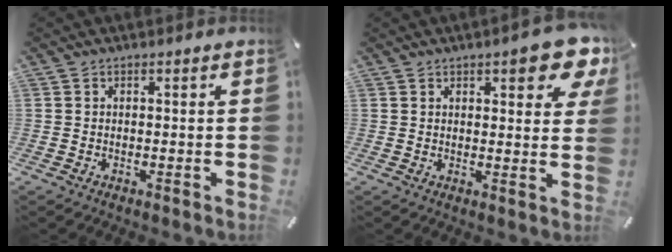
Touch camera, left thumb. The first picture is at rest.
{"total": 9.8, "force": [5.6, 3.3, 7.4], "torque": [-0.092, -0.030, 0.091]}